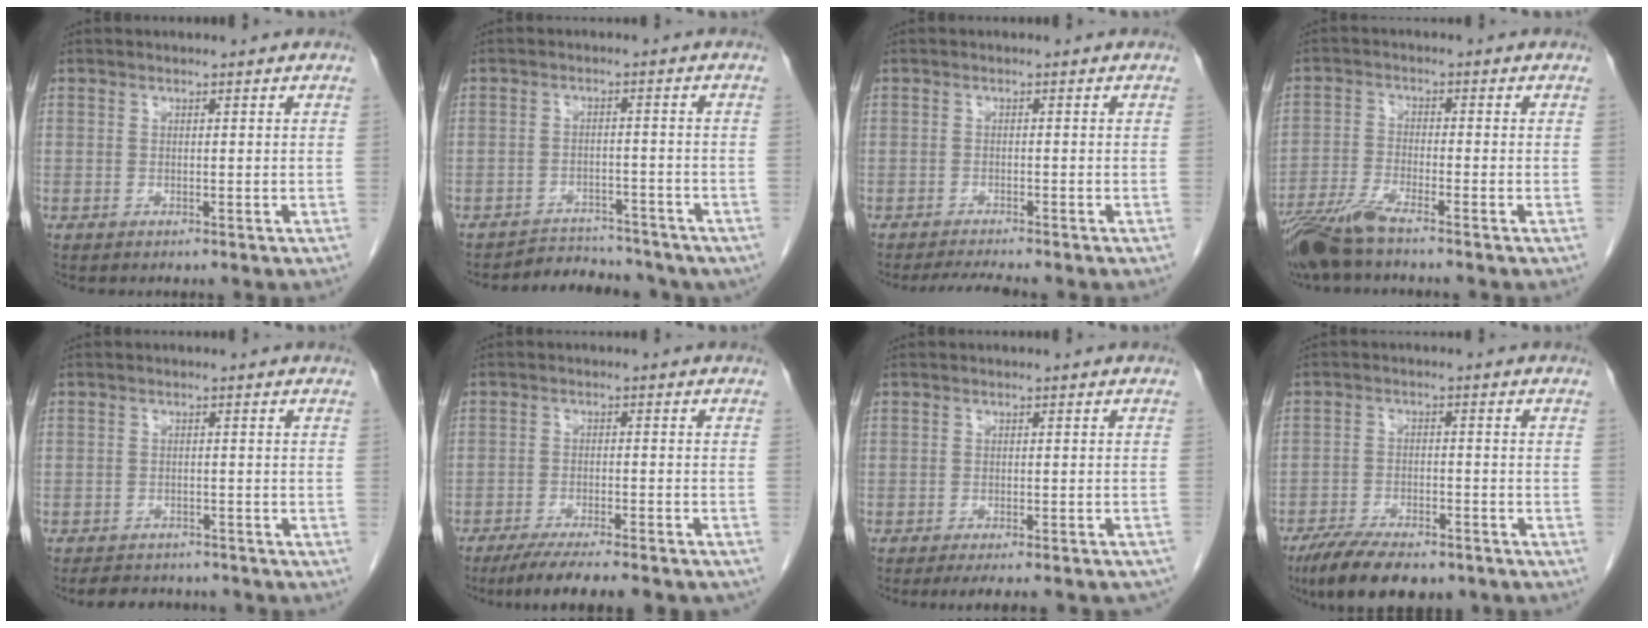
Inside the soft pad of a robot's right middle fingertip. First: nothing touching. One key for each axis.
{"total": 9.1, "fx": -8.3, "fy": 3.5, "fz": 0.9, "tx": -0.002, "ty": 0.018, "tz": -0.105}
{"total": 3.8, "fx": -3.5, "fy": -0.3, "fz": 1.5, "tx": -0.029, "ty": -0.015, "tz": -0.054}
{"total": 6.7, "fx": -5.5, "fy": 0.0, "fz": 3.8, "tx": -0.078, "ty": -0.023, "tz": -0.110}
{"total": 6.2, "fx": -5.6, "fy": 2.3, "fz": 1.4, "tx": -0.021, "ty": -0.002, "tz": -0.072}
{"total": 14.0, "fx": -12.0, "fy": 1.9, "fz": 6.9, "tx": -0.100, "ty": -0.018, "tz": -0.167}
{"total": 13.5, "fx": -12.1, "fy": 2.4, "fz": 5.4, "tx": -0.065, "ty": -0.002, "tz": -0.134}
{"total": 11.5, "fx": -8.9, "fy": 3.9, "fz": 6.2, "tx": -0.096, "ty": -0.012, "tz": -0.138}